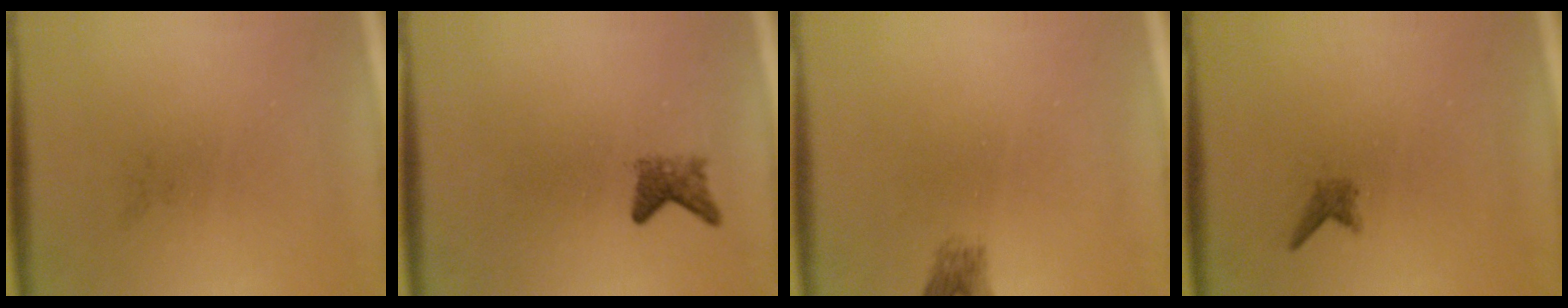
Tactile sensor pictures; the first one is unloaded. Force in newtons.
{"total": 2.1}
{"total": 1.8}
{"total": 1.0}